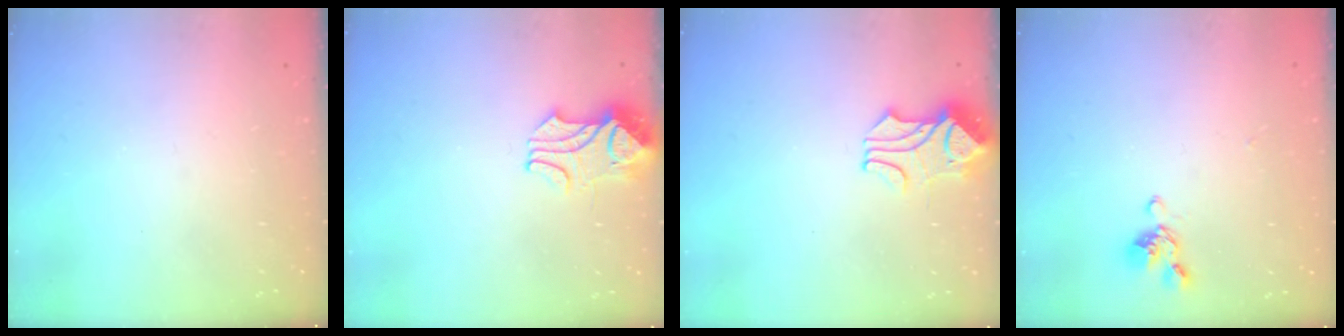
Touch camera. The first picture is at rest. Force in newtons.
{"total": 2.2, "press": 2.1, "slide": 0.7}
{"total": 1.6, "press": 1.3, "slide": 1.0}
{"total": 2.9, "press": 2.8, "slide": 0.8}